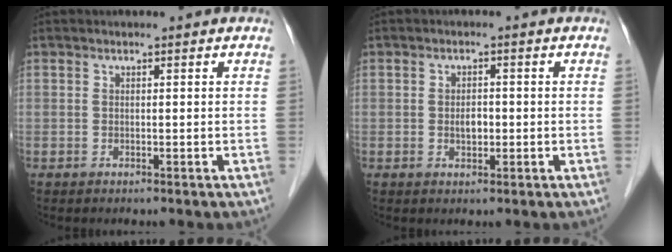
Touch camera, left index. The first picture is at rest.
{"total": 2.2, "force": [-0.3, 1.3, 1.7], "torque": [-0.029, 0.002, -0.002]}